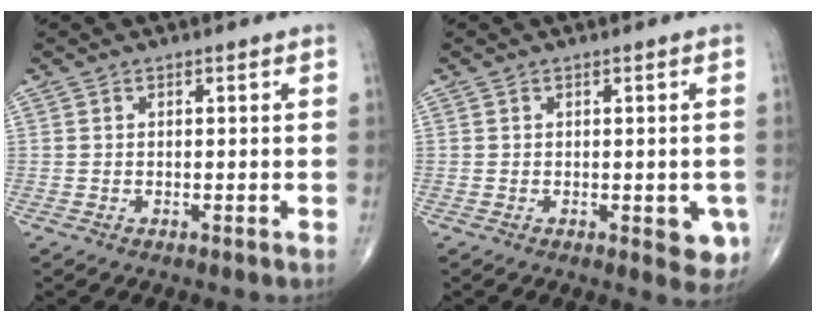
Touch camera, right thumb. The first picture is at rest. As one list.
[{"total": 4.7, "force": [-1.2, 2.3, 4.0], "torque": [-0.021, -0.004, -0.011]}]